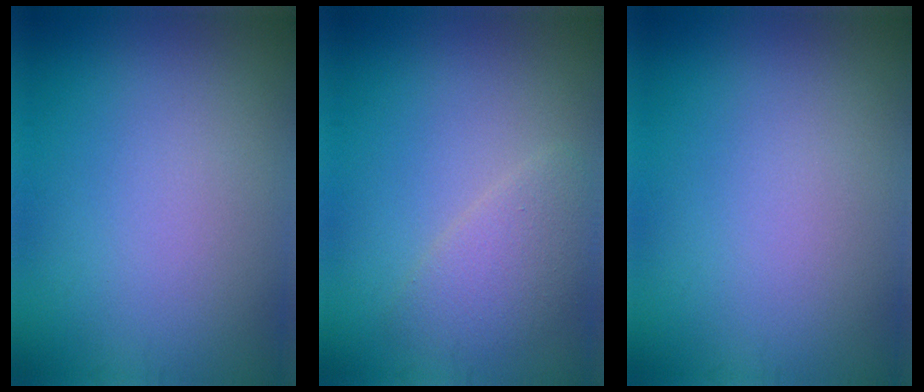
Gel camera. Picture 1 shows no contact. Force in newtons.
{"total": 2.7, "press": 2.7, "slide": 0.2}
{"total": 0.0}